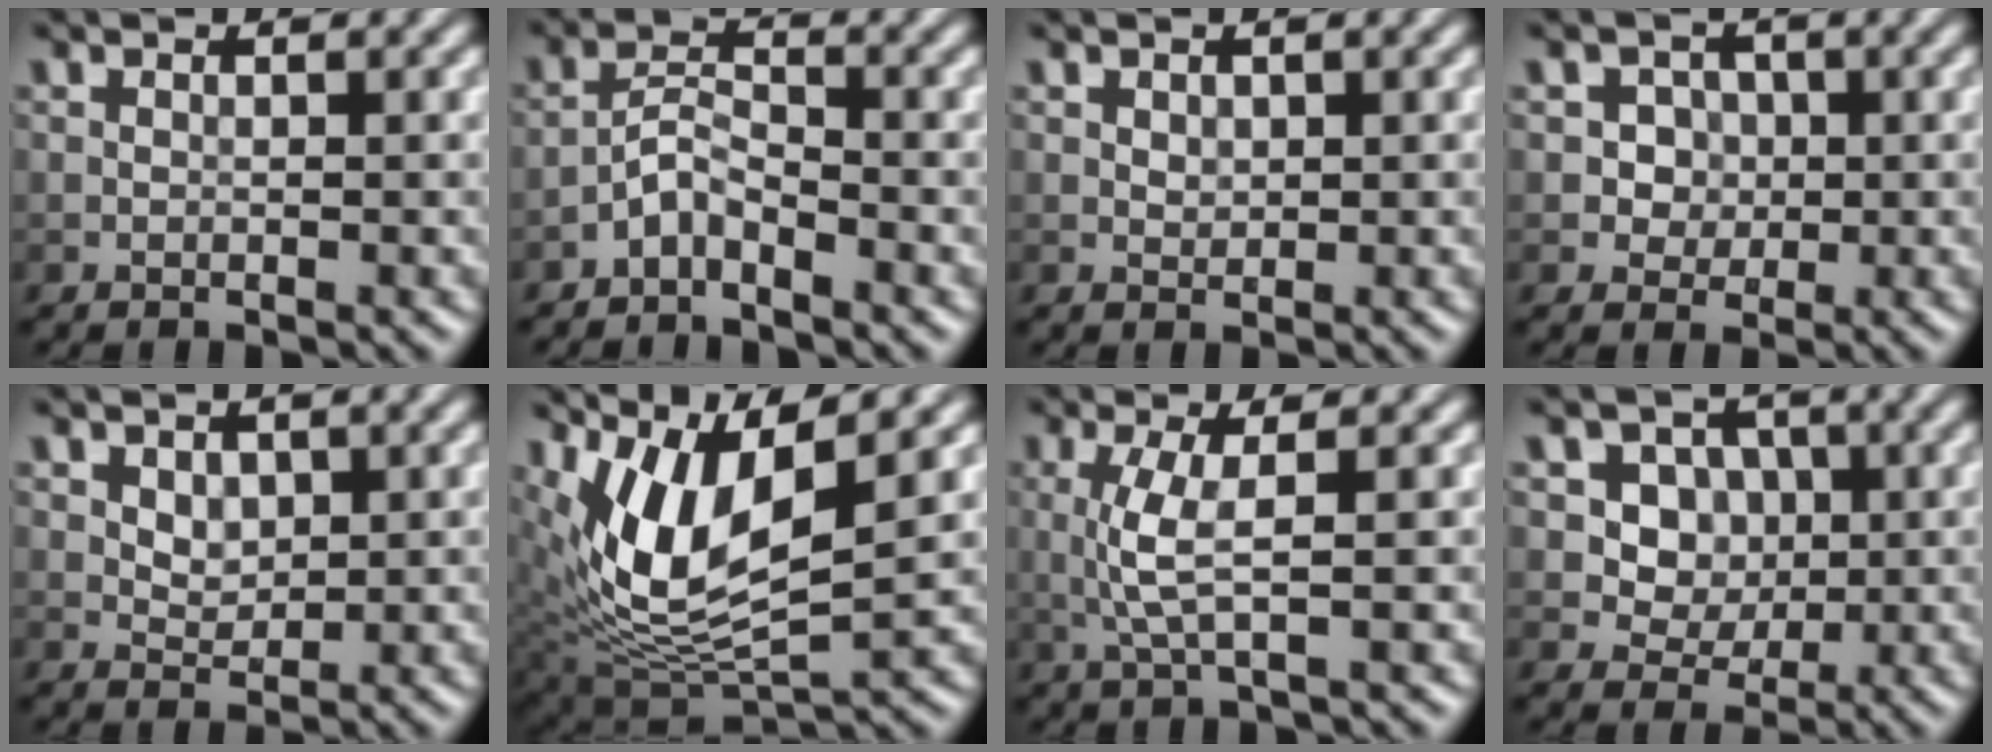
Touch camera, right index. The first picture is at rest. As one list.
[{"total": 2.3, "force": [-1.8, 0.7, 1.3], "torque": [-0.024, 0.011, -0.040]}, {"total": 0.8, "force": [0.3, 0.6, 0.4], "torque": [-0.007, -0.003, 0.008]}, {"total": 2.6, "force": [0.3, 2.4, 0.9], "torque": [0.001, 0.001, 0.004]}, {"total": 1.7, "force": [0.6, 1.3, 0.9], "torque": [-0.014, -0.005, 0.012]}, {"total": 9.2, "force": [3.2, 3.9, 7.8], "torque": [-0.161, -0.011, 0.062]}, {"total": 3.0, "force": [0.2, 0.6, 3.0], "torque": [-0.070, 0.000, 0.005]}, {"total": 5.3, "force": [1.3, 4.6, 2.3], "torque": [-0.038, -0.003, 0.022]}]